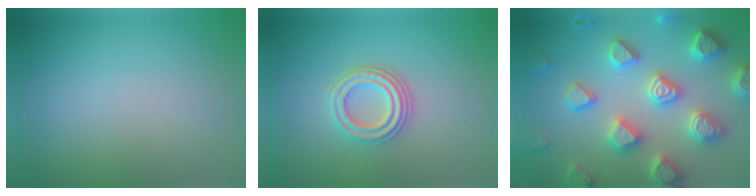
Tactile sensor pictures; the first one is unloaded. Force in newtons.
{"total": 3.8, "press": 3.1, "slide": 2.2}
{"total": 7.3, "press": 7.1, "slide": 1.7}